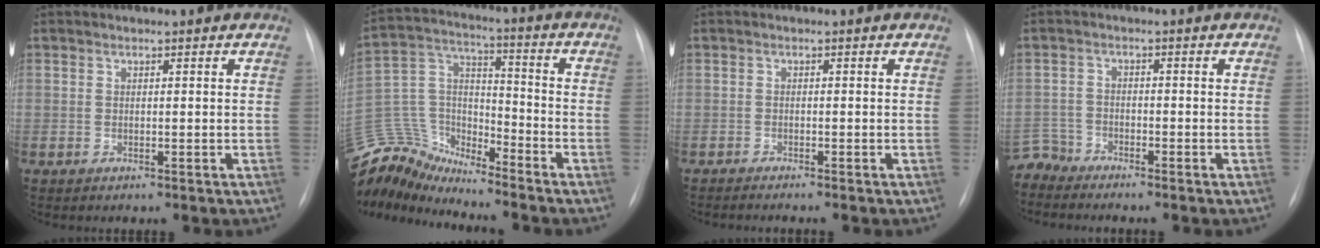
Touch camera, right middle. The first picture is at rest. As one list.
[{"total": 14.4, "force": [-14.2, 2.2, 1.7], "torque": [-0.037, 0.055, -0.270]}, {"total": 2.9, "force": [-2.5, -0.2, 1.4], "torque": [-0.013, -0.002, -0.033]}, {"total": 4.1, "force": [-3.9, 0.0, -1.1], "torque": [0.028, -0.008, -0.075]}]